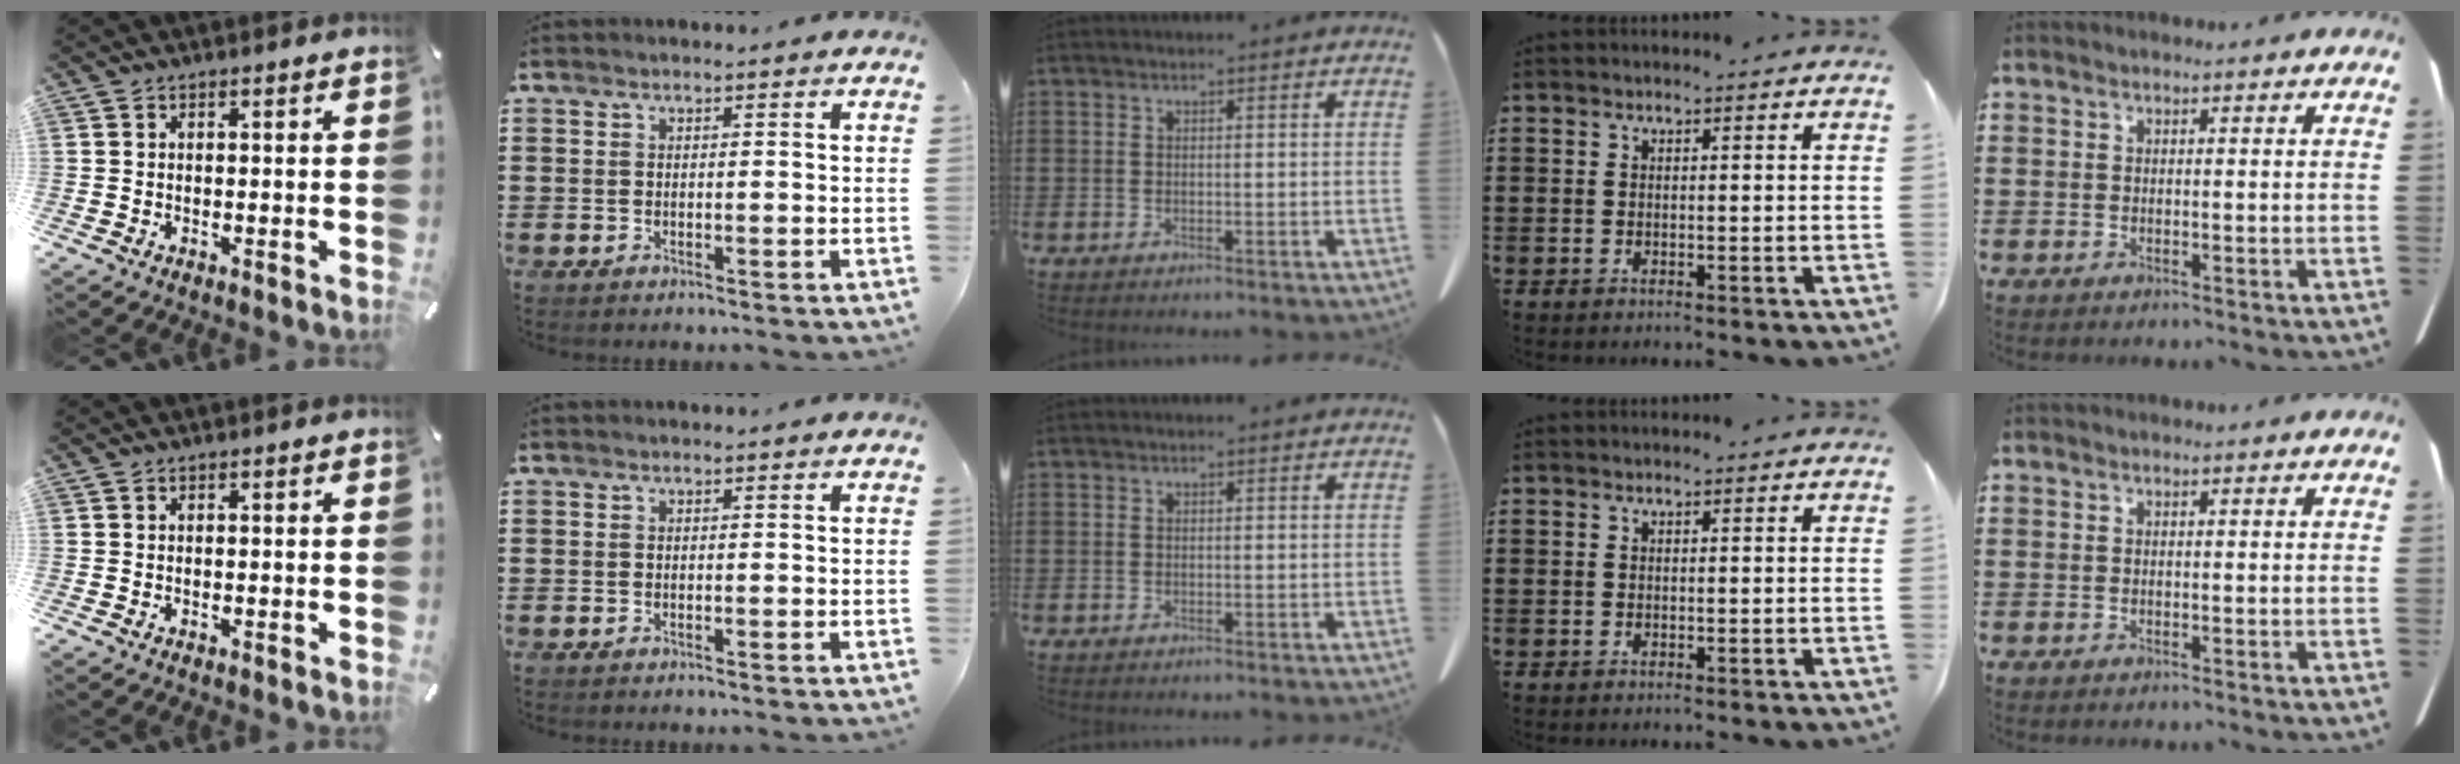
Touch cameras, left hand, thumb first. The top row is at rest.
{}